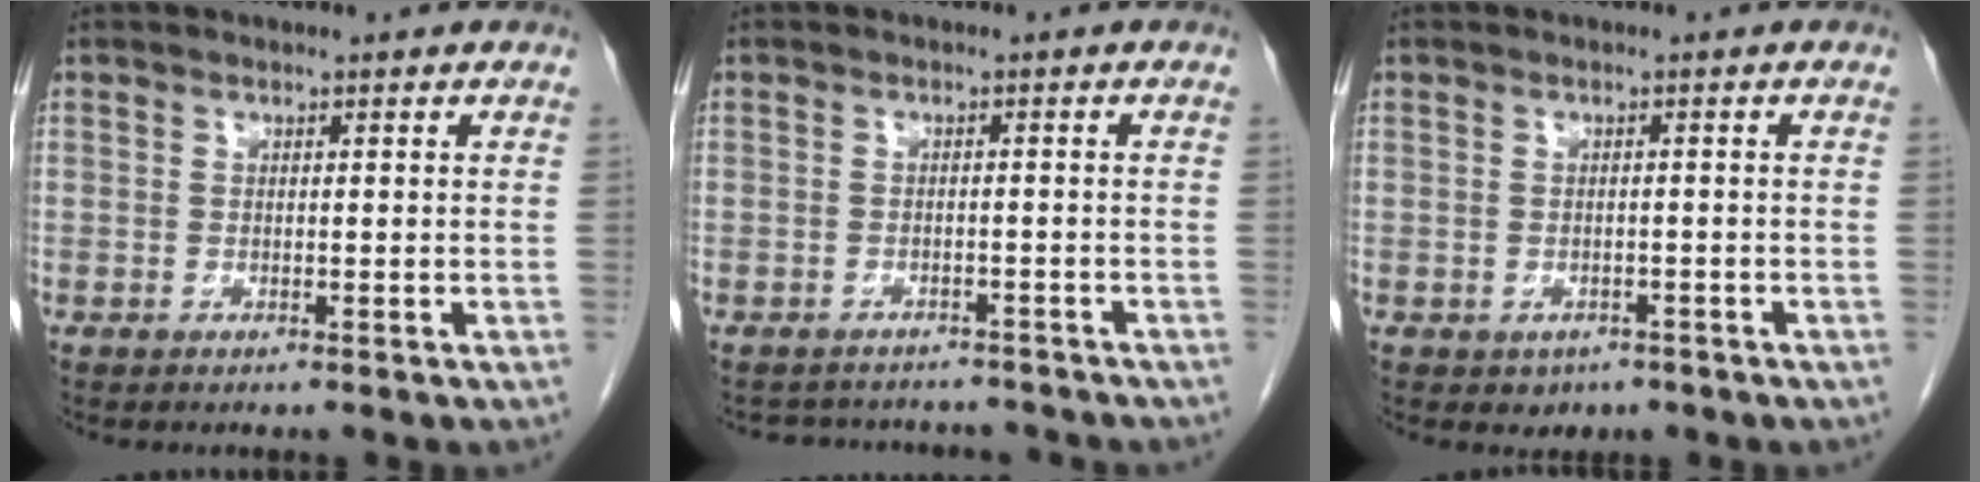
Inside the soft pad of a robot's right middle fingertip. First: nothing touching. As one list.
[{"total": 8.3, "force": [-7.7, 2.7, 1.3], "torque": [-0.019, 0.015, -0.089]}, {"total": 2.5, "force": [-1.4, 1.9, 0.8], "torque": [-0.009, 0.004, -0.010]}]